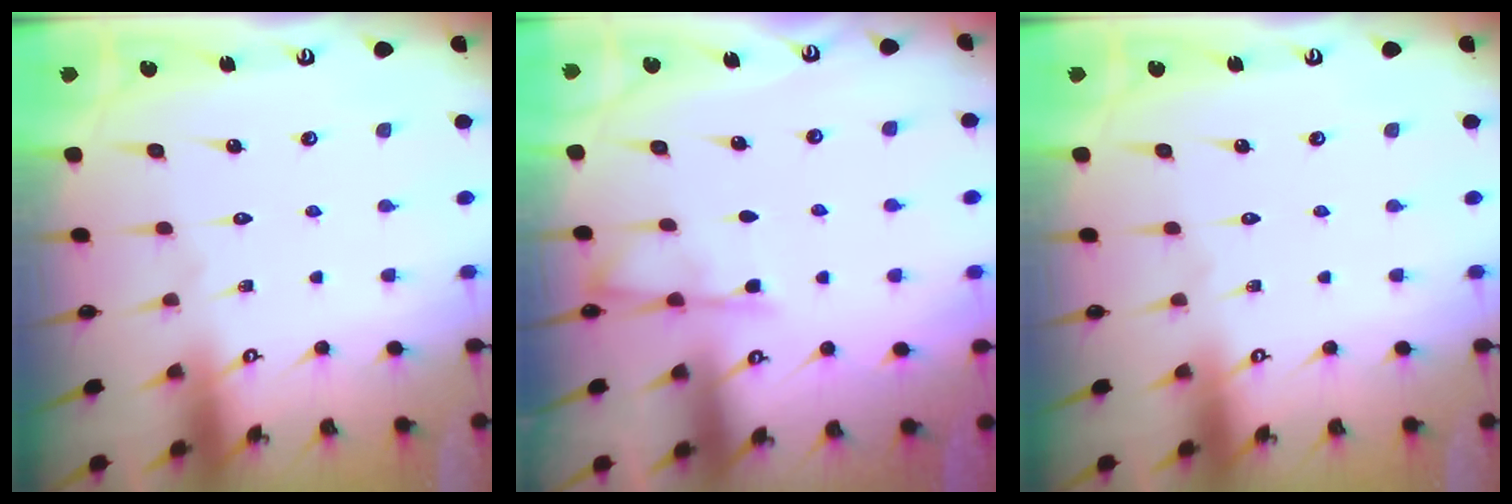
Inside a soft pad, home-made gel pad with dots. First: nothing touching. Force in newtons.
{"total": 5.0, "press": 4.9, "slide": 0.4}
{"total": 0.0}